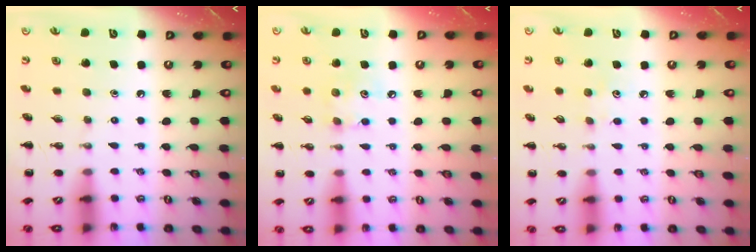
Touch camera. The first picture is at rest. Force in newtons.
{"total": 5.7, "press": 5.6, "slide": 1.0}
{"total": 2.8, "press": 2.6, "slide": 0.8}